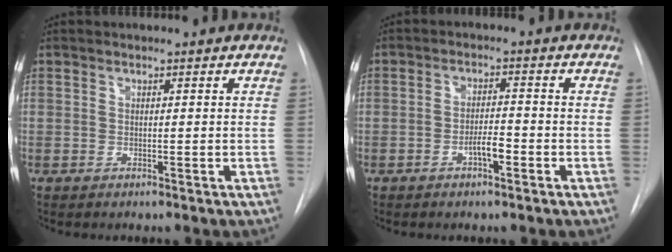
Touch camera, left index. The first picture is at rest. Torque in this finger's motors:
{"motor_torque": [0.15, 0.11, 0.07, 0.02]}